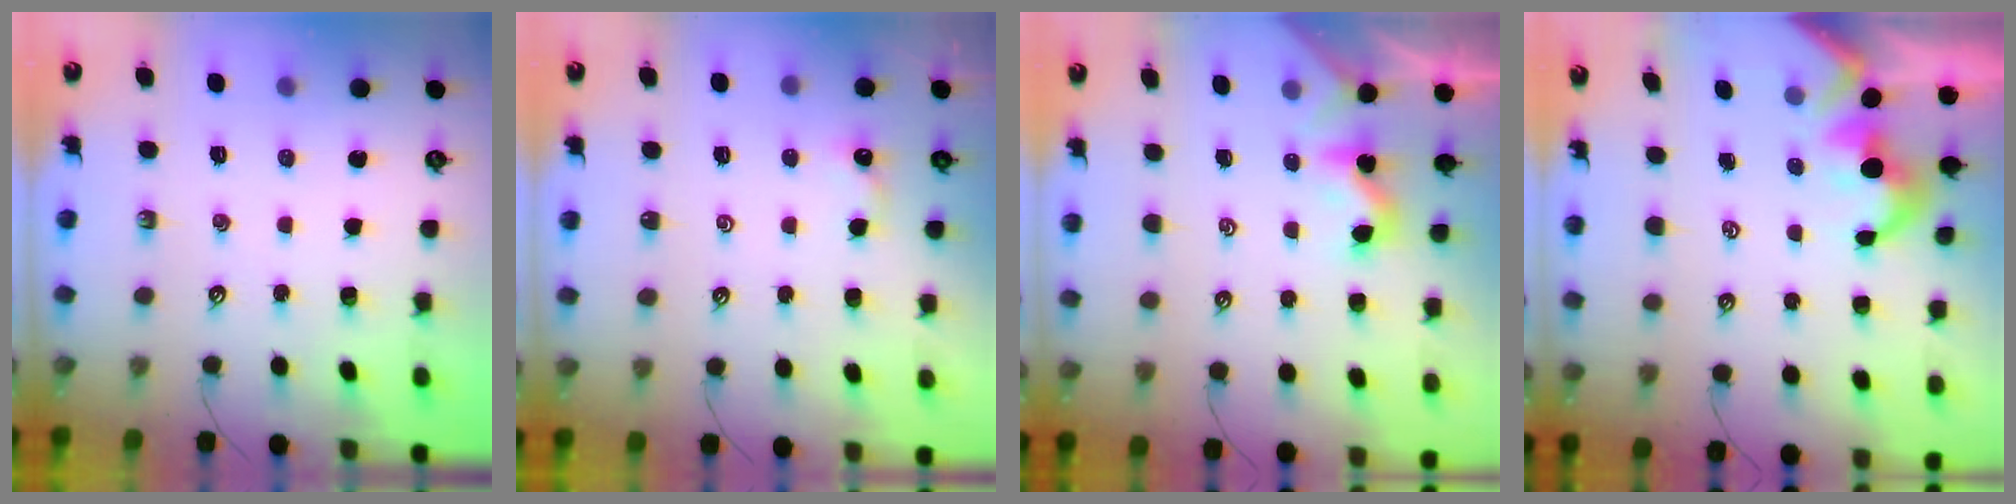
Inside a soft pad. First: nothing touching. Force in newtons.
{"total": 1.0, "press": 0.9, "slide": 0.4}
{"total": 1.7, "press": 1.7, "slide": 0.3}
{"total": 1.7, "press": 1.3, "slide": 1.0}